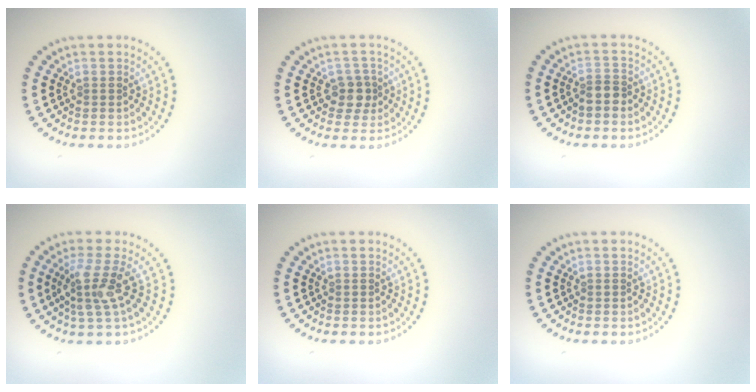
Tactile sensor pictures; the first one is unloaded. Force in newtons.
{"total": 2.1, "press": 1.8, "slide": 1.1}
{"total": 1.7, "press": 1.5, "slide": 0.9}
{"total": 3.2, "press": 2.5, "slide": 2.0}
{"total": 0.0}
{"total": 0.0}